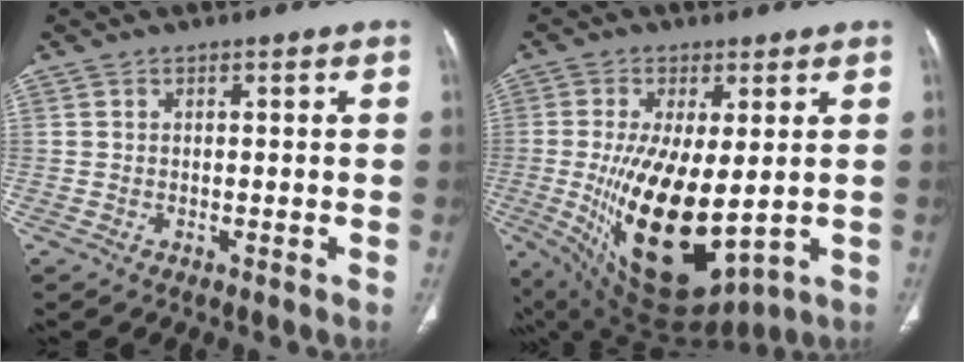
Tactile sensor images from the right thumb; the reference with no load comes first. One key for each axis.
{"total": 18.3, "fx": -1.5, "fy": 8.0, "fz": 16.4, "tx": -0.295, "ty": -0.027, "tz": 0.004}